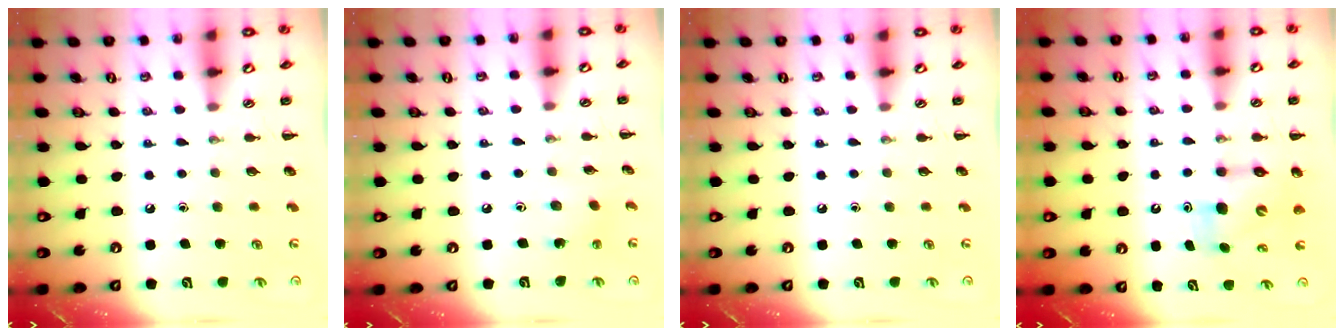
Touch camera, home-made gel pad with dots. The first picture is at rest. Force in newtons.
{"total": 1.6, "press": 1.5, "slide": 0.6}
{"total": 0.0}
{"total": 7.6, "press": 7.5, "slide": 1.4}